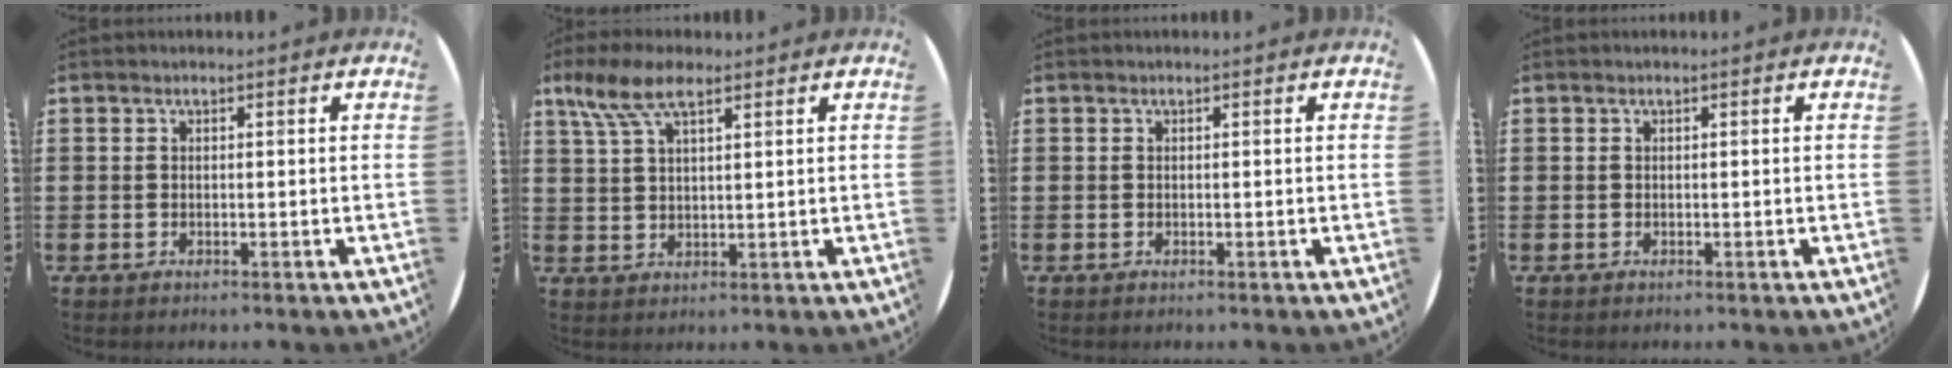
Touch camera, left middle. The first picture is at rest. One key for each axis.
{"total": 6.6, "fx": 4.1, "fy": 2.5, "fz": 4.5, "tx": -0.097, "ty": 0.003, "tz": 0.074}
{"total": 0.0}
{"total": 0.0}